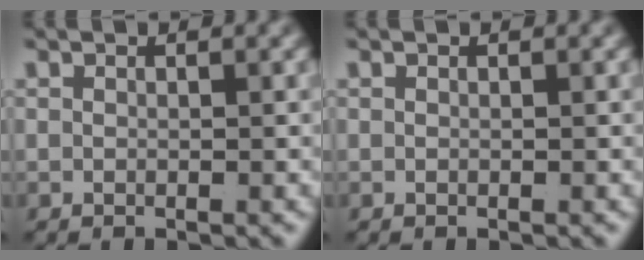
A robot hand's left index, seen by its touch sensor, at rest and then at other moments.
{"total": 0.0}